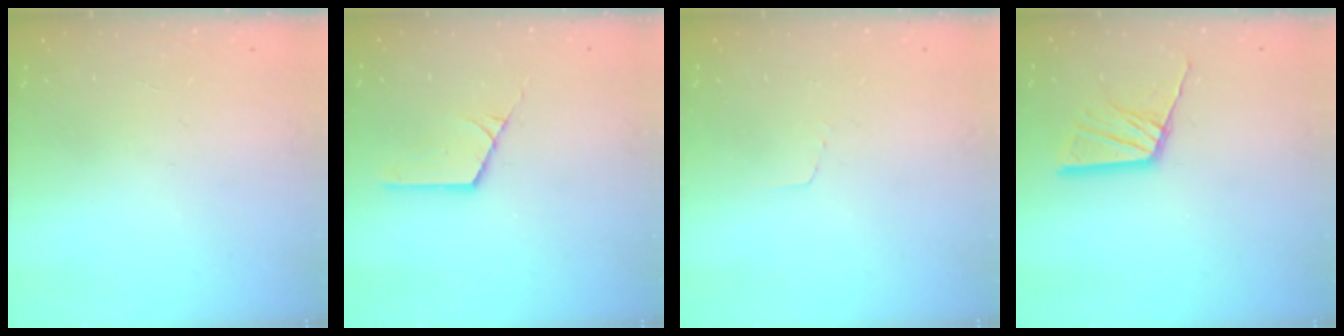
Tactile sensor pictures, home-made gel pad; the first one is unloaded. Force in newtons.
{"total": 2.4, "press": 2.3, "slide": 0.3}
{"total": 2.6, "press": 2.6, "slide": 0.1}
{"total": 12.5, "press": 12.5, "slide": 1.3}